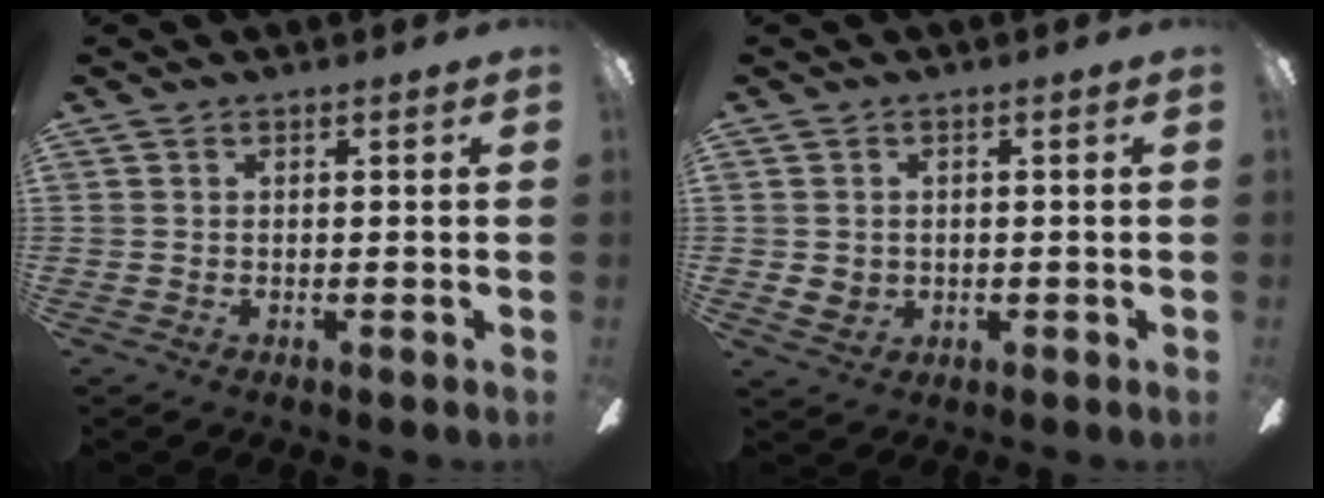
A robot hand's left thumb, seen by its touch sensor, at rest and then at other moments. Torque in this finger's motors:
{"motor_torque": [0.07, 0.07, -0.17, 0.09, 0.02]}